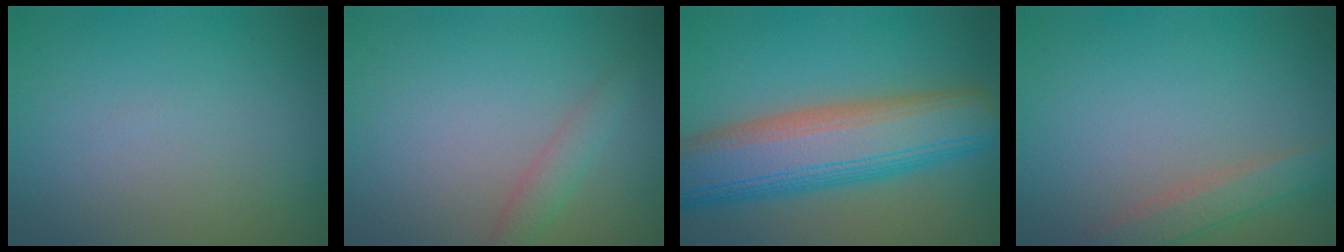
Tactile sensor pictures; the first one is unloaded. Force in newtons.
{"total": 1.7, "press": 1.7, "slide": 0.1}
{"total": 10.4, "press": 10.4, "slide": 0.4}
{"total": 2.7, "press": 2.7, "slide": 0.1}